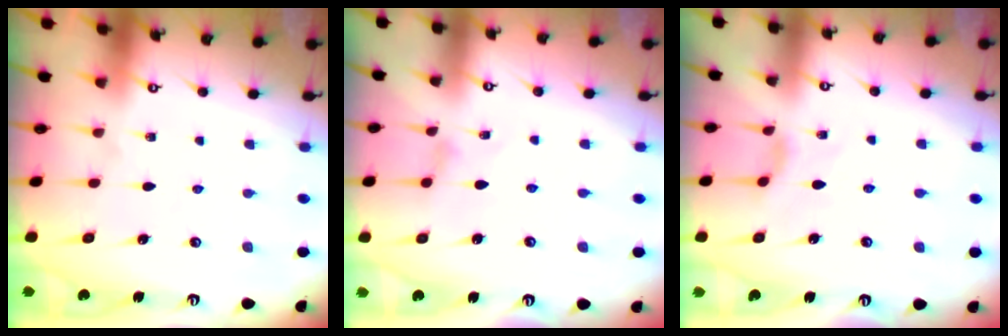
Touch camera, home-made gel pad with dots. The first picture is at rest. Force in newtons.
{"total": 0.0}
{"total": 2.7, "press": 2.6, "slide": 0.6}